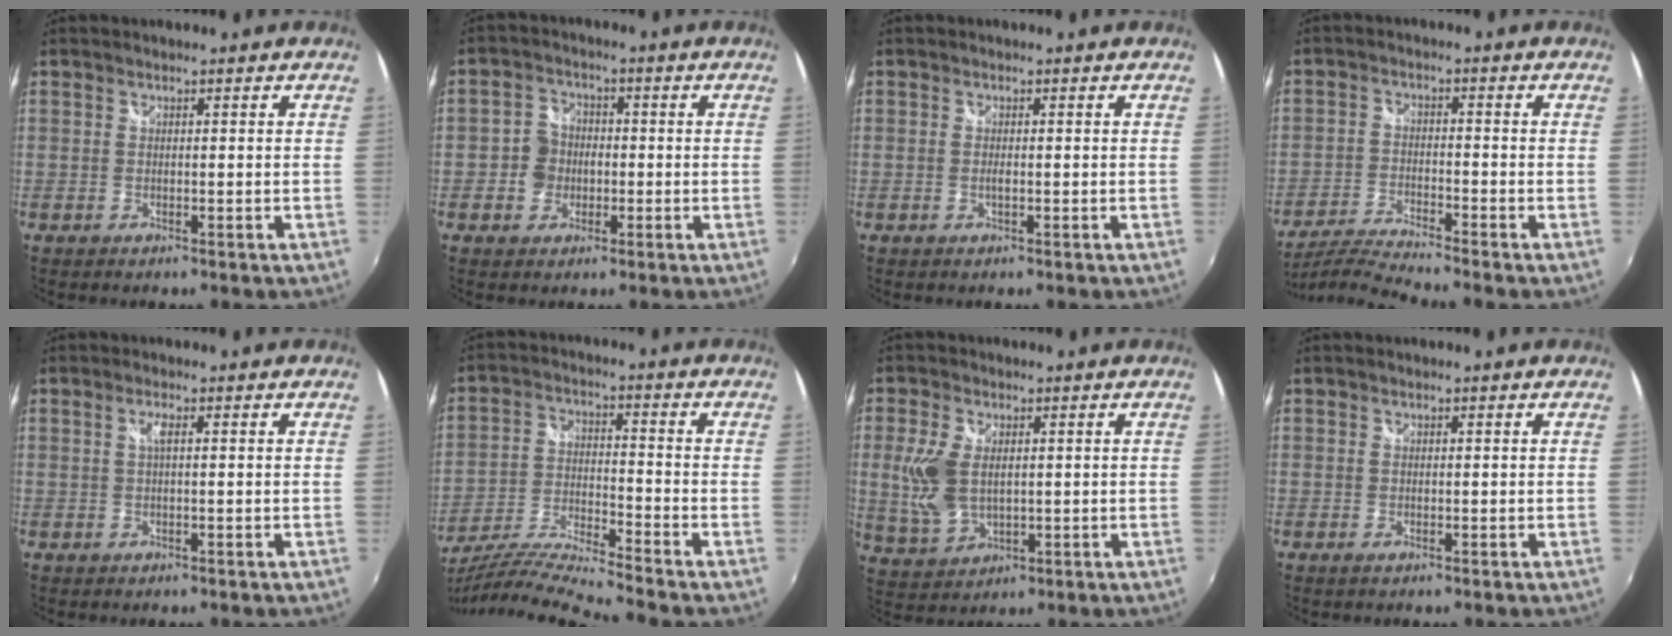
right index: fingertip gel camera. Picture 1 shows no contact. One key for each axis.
{"total": 4.9, "fx": -1.1, "fy": 4.5, "fz": 1.6, "tx": -0.029, "ty": 0.009, "tz": -0.024}
{"total": 1.1, "fx": -0.2, "fy": 0.2, "fz": 1.1, "tx": -0.022, "ty": 0.000, "tz": -0.005}
{"total": 8.2, "fx": -7.6, "fy": -0.8, "fz": 3.0, "tx": -0.079, "ty": -0.011, "tz": -0.150}
{"total": 1.5, "fx": 0.2, "fy": 0.0, "fz": 1.5, "tx": -0.026, "ty": 0.002, "tz": 0.001}
{"total": 13.6, "fx": -12.5, "fy": -2.1, "fz": 5.2, "tx": -0.106, "ty": -0.028, "tz": -0.232}
{"total": 9.1, "fx": 1.1, "fy": 5.5, "fz": 7.1, "tx": -0.160, "ty": -0.001, "tz": 0.029}
{"total": 0.0}